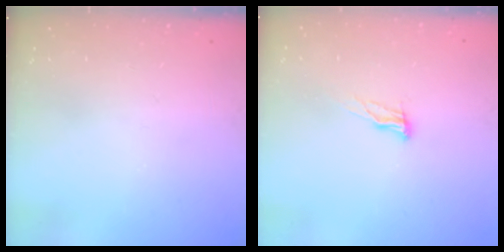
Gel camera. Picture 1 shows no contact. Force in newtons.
{"total": 7.9, "press": 7.6, "slide": 2.2}